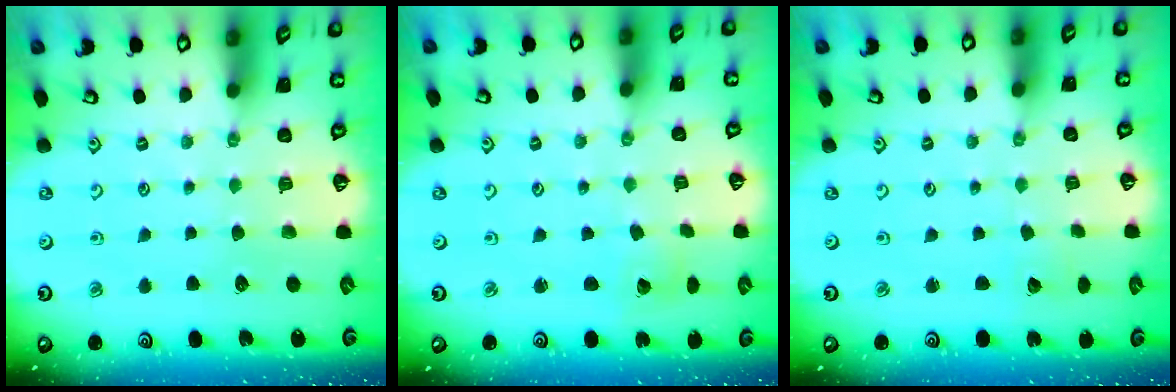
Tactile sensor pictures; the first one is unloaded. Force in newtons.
{"total": 2.6, "press": 2.6, "slide": 0.2}
{"total": 1.2, "press": 1.2, "slide": 0.1}